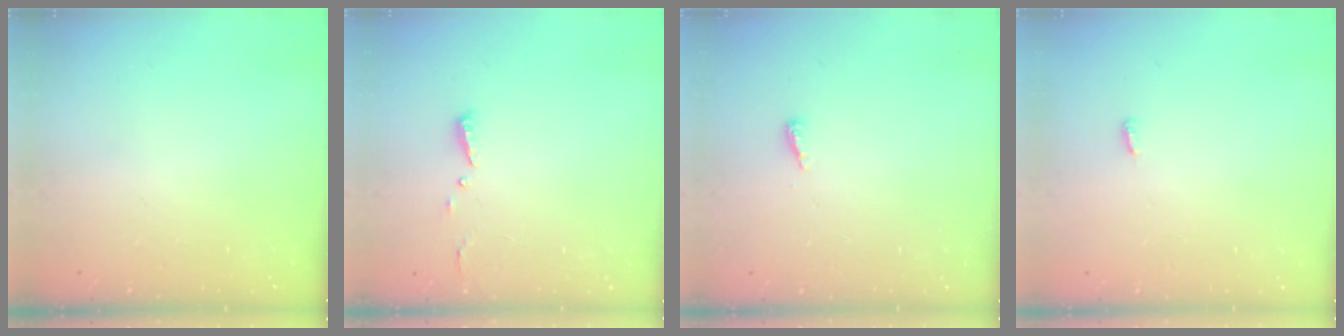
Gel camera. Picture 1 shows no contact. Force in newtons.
{"total": 4.4, "press": 4.4, "slide": 0.4}
{"total": 4.2, "press": 4.1, "slide": 0.4}
{"total": 2.6, "press": 2.6, "slide": 0.2}